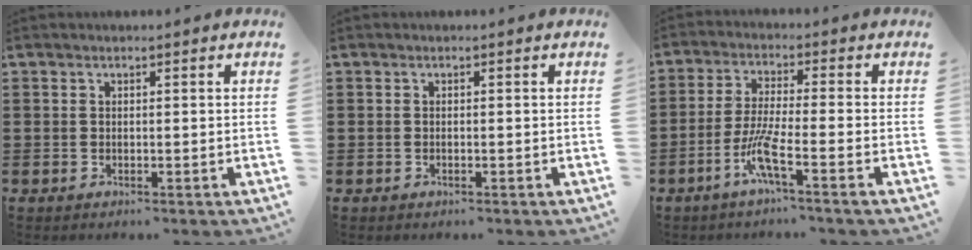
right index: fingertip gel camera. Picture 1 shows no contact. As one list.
[{"total": 0.0}, {"total": 6.7, "force": [-3.5, 0.3, 5.7], "torque": [-0.120, -0.008, -0.072]}]